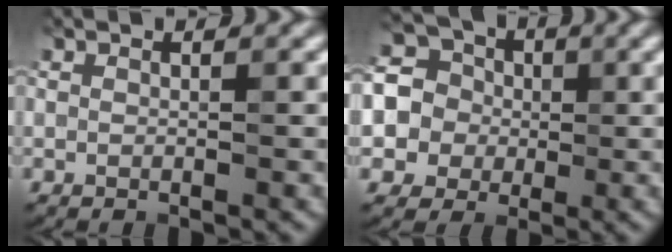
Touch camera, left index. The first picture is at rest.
{"total": 6.8, "force": [1.0, 6.3, 2.4], "torque": [-0.052, 0.029, -0.013]}